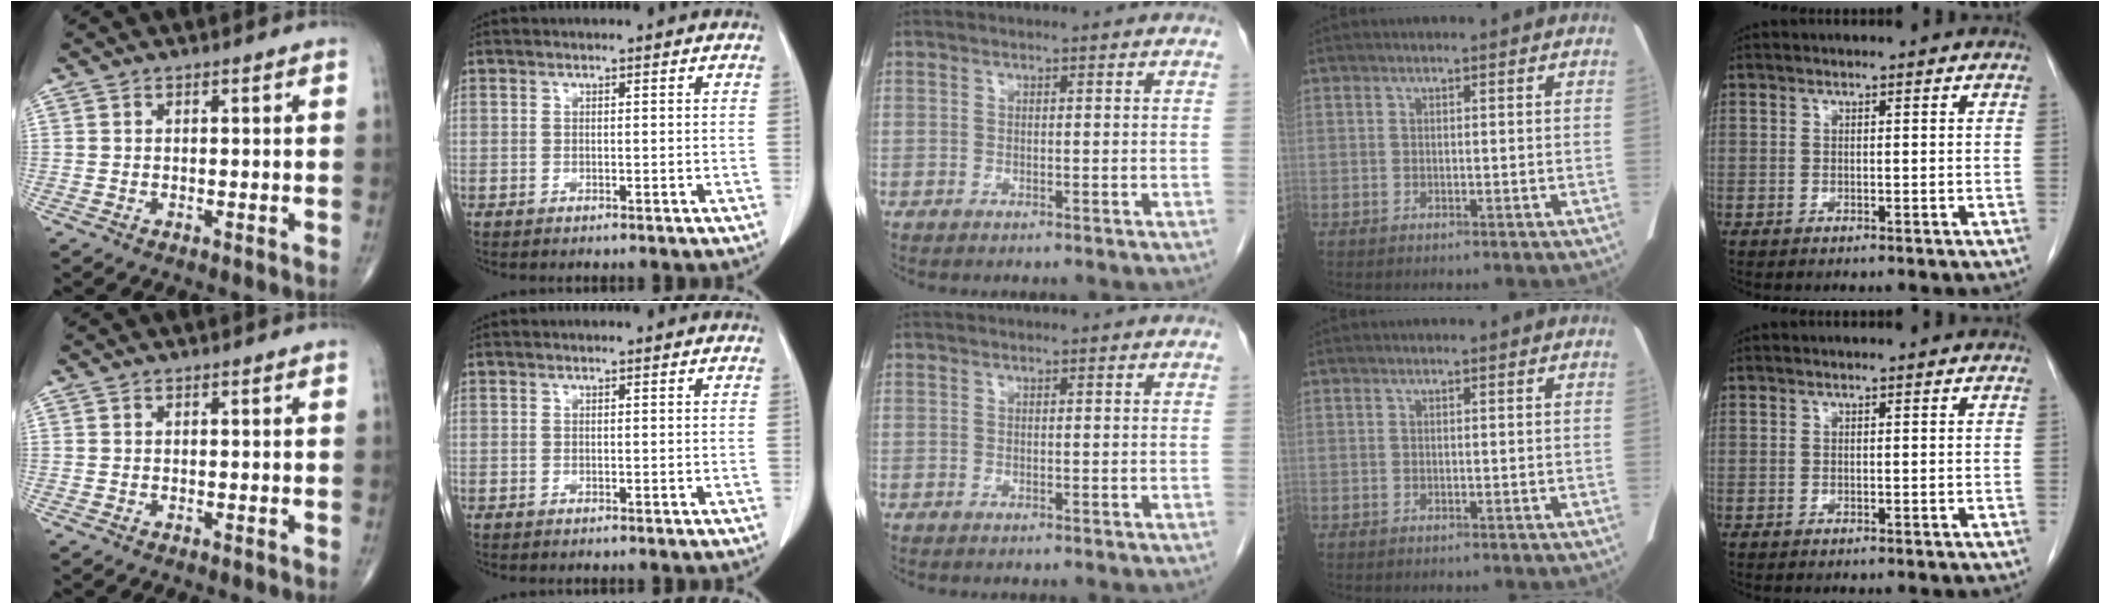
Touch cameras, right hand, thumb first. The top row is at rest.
{}